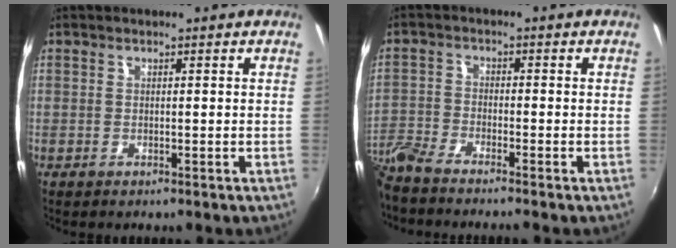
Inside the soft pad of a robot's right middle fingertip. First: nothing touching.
{"total": 6.8, "force": [-6.3, 0.2, 2.7], "torque": [-0.075, -0.018, -0.131]}